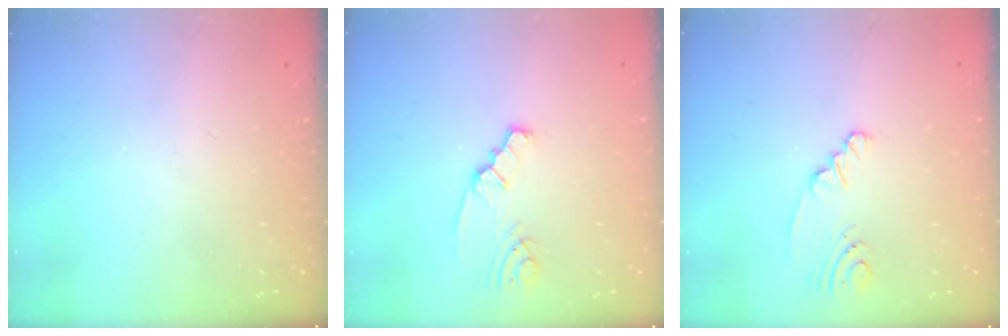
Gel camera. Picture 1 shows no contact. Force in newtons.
{"total": 2.0, "press": 2.0, "slide": 0.2}
{"total": 2.6, "press": 2.5, "slide": 0.7}